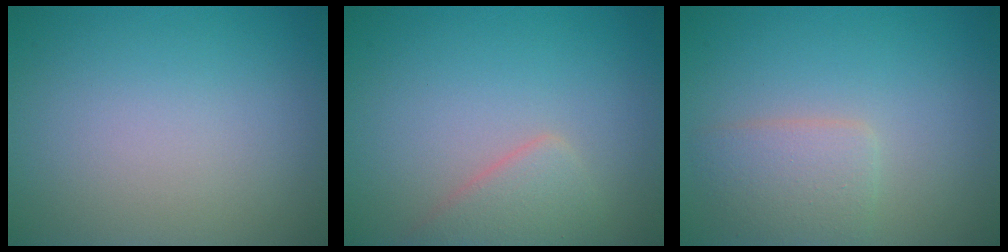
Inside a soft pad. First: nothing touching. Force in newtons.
{"total": 2.6, "press": 2.6, "slide": 0.0}
{"total": 2.8, "press": 2.8, "slide": 0.0}